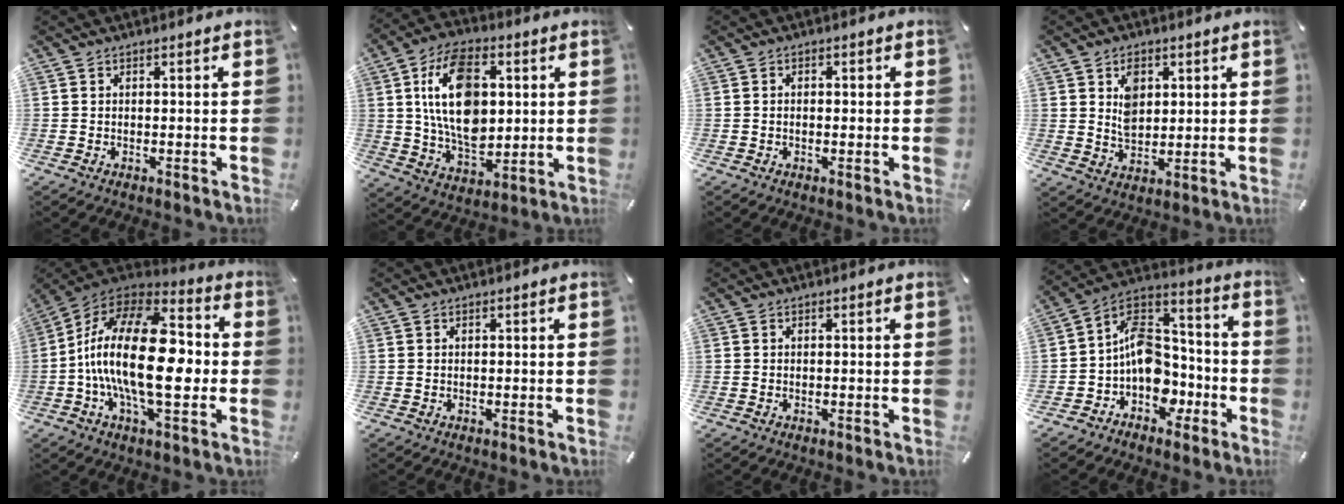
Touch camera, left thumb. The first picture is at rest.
{"total": 17.7, "force": [3.0, 11.4, 13.2], "torque": [-0.256, 0.005, 0.051]}
{"total": 1.2, "force": [-0.2, 0.9, 0.8], "torque": [-0.017, 0.004, -0.006]}
{"total": 6.1, "force": [2.2, 4.8, 3.2], "torque": [-0.053, -0.001, 0.037]}
{"total": 25.6, "force": [-2.6, 11.9, 22.6], "torque": [-0.441, 0.012, -0.048]}
{"total": 0.0}
{"total": 0.0}
{"total": 12.3, "force": [-2.9, 10.4, 5.9], "torque": [-0.095, 0.010, -0.046]}